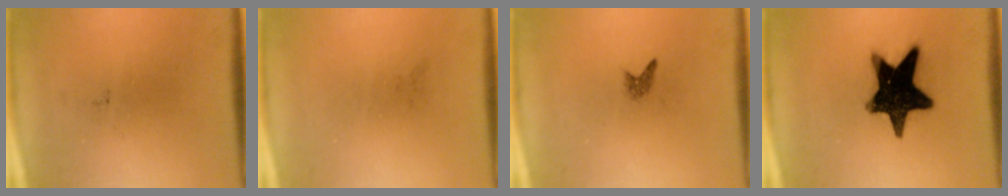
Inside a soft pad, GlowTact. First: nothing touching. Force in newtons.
{"total": 0.0}
{"total": 0.9}
{"total": 17.9}